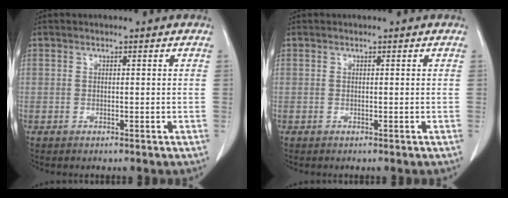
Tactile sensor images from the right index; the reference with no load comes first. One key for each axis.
{"total": 0.0}